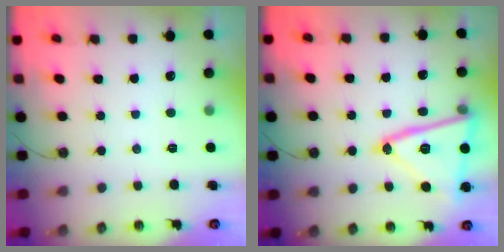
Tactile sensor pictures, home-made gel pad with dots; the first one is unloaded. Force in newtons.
{"total": 19.8, "press": 19.7, "slide": 2.3}